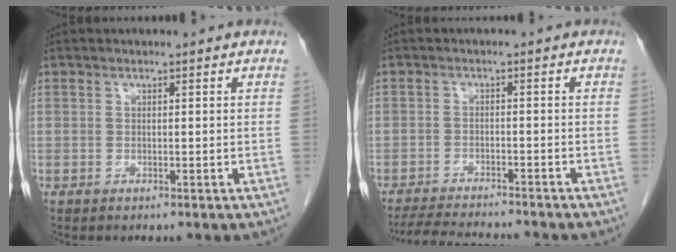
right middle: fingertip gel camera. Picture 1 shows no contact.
{"total": 10.4, "force": [-9.6, 0.4, 3.9], "torque": [-0.059, -0.015, -0.143]}